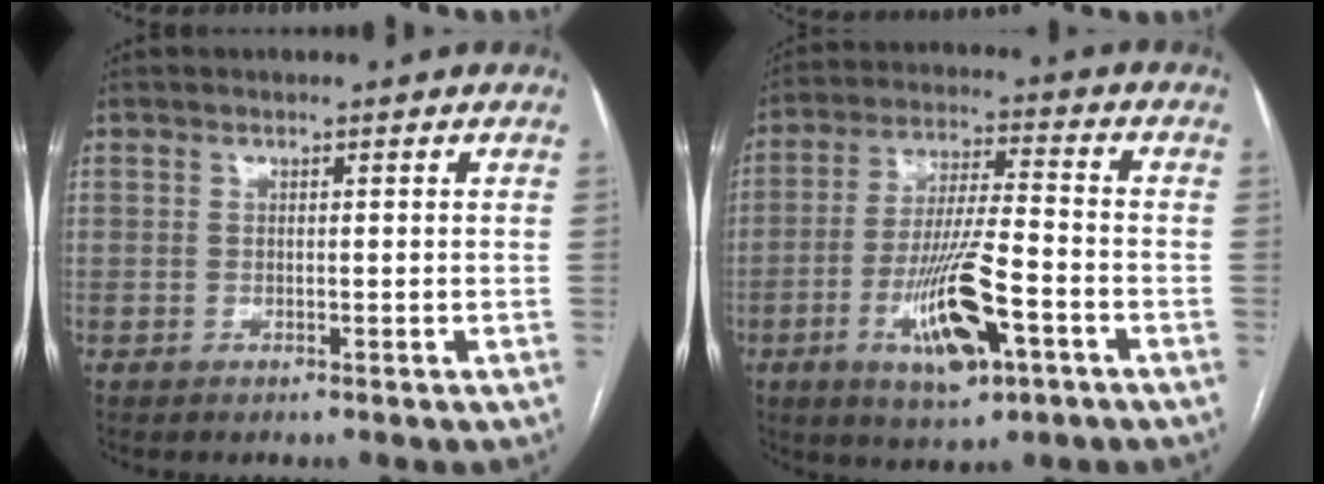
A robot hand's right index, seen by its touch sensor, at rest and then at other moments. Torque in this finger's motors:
{"motor_torque": [1.90, -0.09, 0.37, 0.13]}